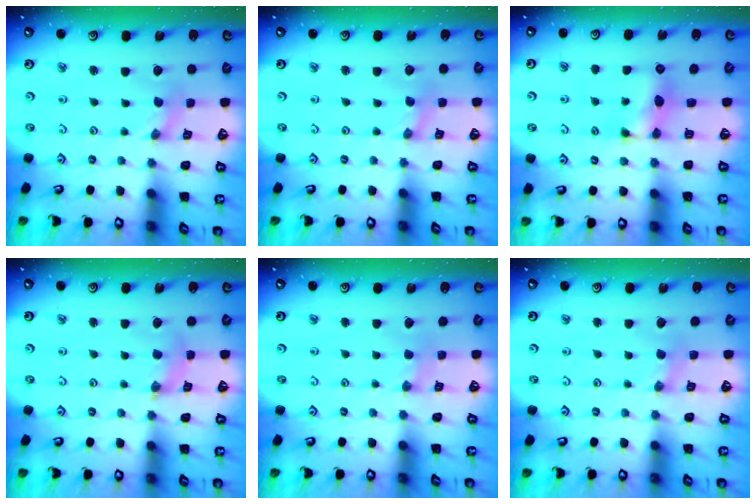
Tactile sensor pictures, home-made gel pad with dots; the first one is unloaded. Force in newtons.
{"total": 0.8, "press": 0.8, "slide": 0.2}
{"total": 8.9, "press": 8.9, "slide": 0.2}
{"total": 2.8, "press": 2.8, "slide": 0.4}
{"total": 1.6, "press": 1.5, "slide": 0.4}
{"total": 2.5, "press": 2.5, "slide": 0.4}